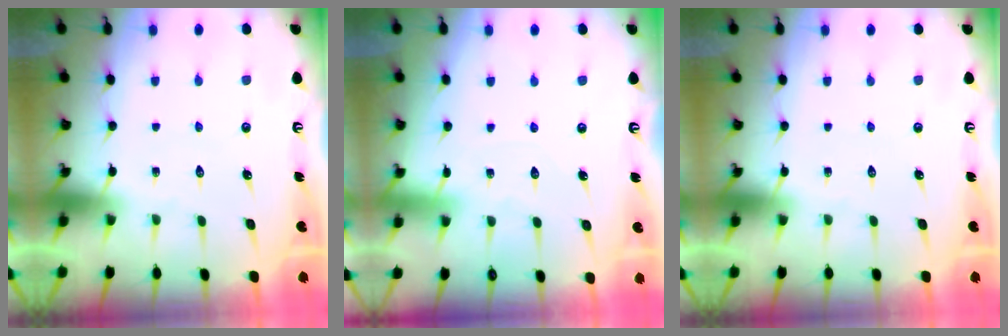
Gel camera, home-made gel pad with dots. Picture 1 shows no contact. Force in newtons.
{"total": 3.9, "press": 3.8, "slide": 0.4}
{"total": 0.0}